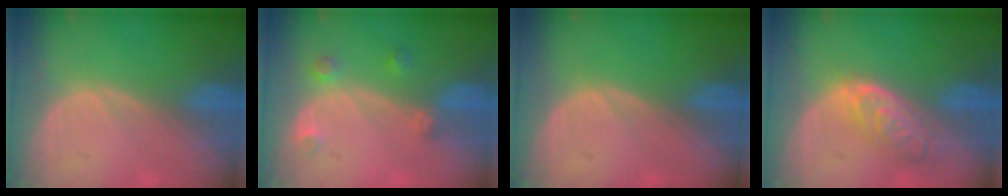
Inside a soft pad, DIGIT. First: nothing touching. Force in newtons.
{"total": 2.8, "press": 2.7, "slide": 0.7}
{"total": 0.0}
{"total": 6.3, "press": 5.7, "slide": 2.7}